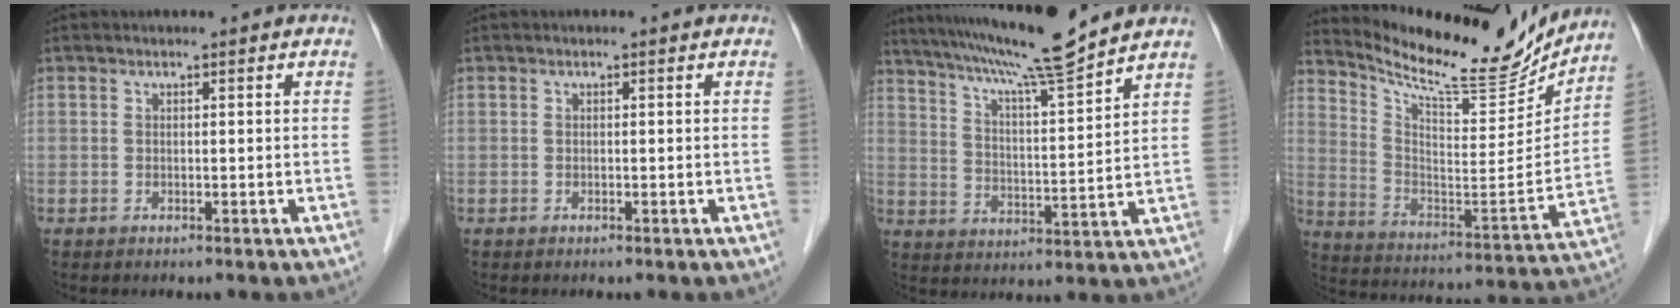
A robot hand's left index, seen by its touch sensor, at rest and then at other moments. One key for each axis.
{"total": 0.0}
{"total": 13.6, "fx": 11.9, "fy": -1.2, "fz": 6.5, "tx": -0.121, "ty": 0.002, "tz": 0.194}
{"total": 19.0, "fx": 17.8, "fy": 3.2, "fz": 6.0, "tx": -0.117, "ty": -0.047, "tz": 0.273}